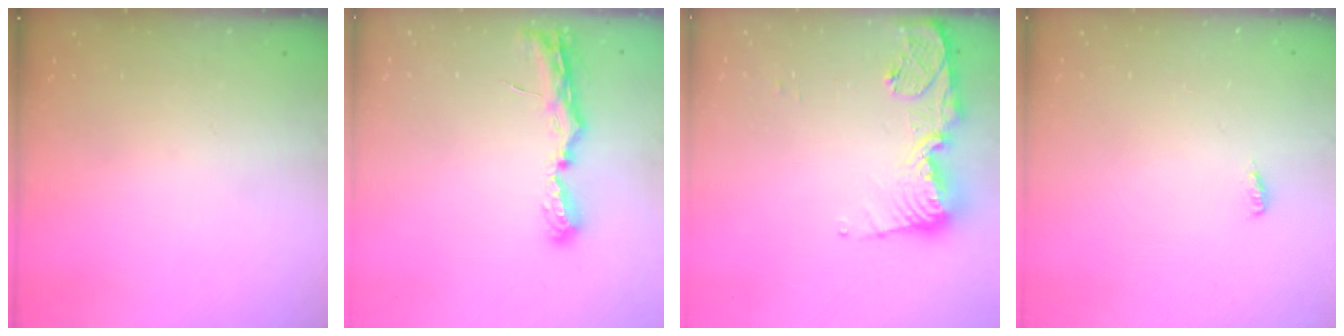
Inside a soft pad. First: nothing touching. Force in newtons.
{"total": 7.5, "press": 7.5, "slide": 0.4}
{"total": 13.5, "press": 13.4, "slide": 1.3}
{"total": 3.7, "press": 3.3, "slide": 1.7}